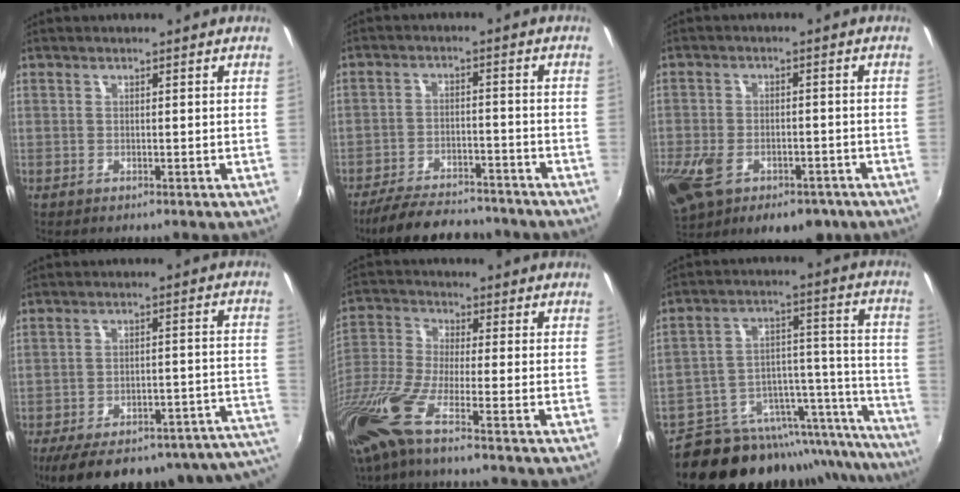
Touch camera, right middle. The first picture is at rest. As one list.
[{"total": 15.2, "force": [-13.0, 4.6, 6.4], "torque": [-0.142, -0.008, -0.192]}, {"total": 19.9, "force": [-10.2, 11.9, 12.3], "torque": [-0.290, -0.041, -0.150]}, {"total": 25.3, "force": [-20.6, 7.0, 13.0], "torque": [-0.183, -0.019, -0.258]}, {"total": 13.5, "force": [-8.4, 1.3, 10.5], "torque": [-0.234, -0.039, -0.170]}, {"total": 25.4, "force": [-18.7, 11.4, 12.8], "torque": [-0.170, 0.032, -0.246]}]